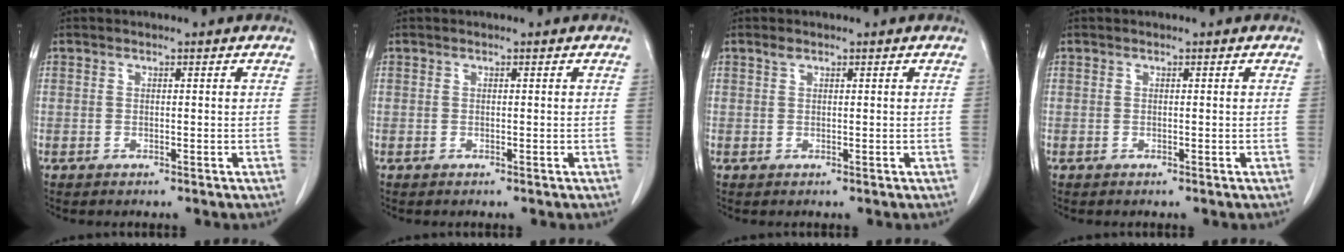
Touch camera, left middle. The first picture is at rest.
{"total": 0.0}
{"total": 0.7, "force": [0.5, 0.3, 0.4], "torque": [-0.009, 0.004, 0.010]}
{"total": 0.0}